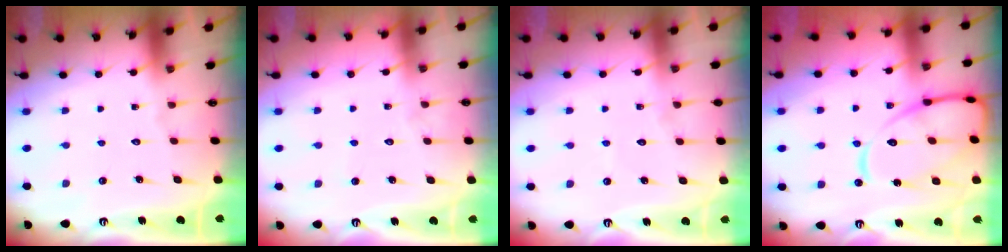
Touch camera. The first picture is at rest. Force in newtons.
{"total": 3.0, "press": 3.0, "slide": 0.3}
{"total": 3.1, "press": 3.0, "slide": 0.3}
{"total": 15.9, "press": 15.9, "slide": 1.3}